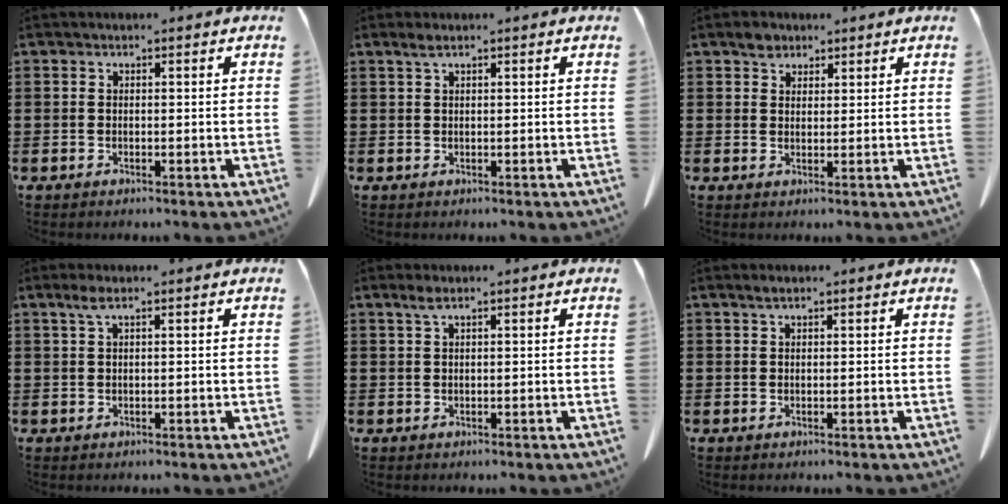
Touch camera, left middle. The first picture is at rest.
{"total": 1.3, "force": [0.7, 0.2, 1.1], "torque": [-0.023, 0.001, 0.013]}
{"total": 2.5, "force": [1.9, 1.6, 0.8], "torque": [-0.011, 0.002, 0.034]}
{"total": 1.9, "force": [0.7, 0.3, 1.7], "torque": [-0.035, 0.002, 0.013]}
{"total": 1.6, "force": [0.7, 0.3, 1.4], "torque": [-0.029, 0.002, 0.013]}
{"total": 1.0, "force": [0.6, 0.3, 0.8], "torque": [-0.016, 0.002, 0.011]}